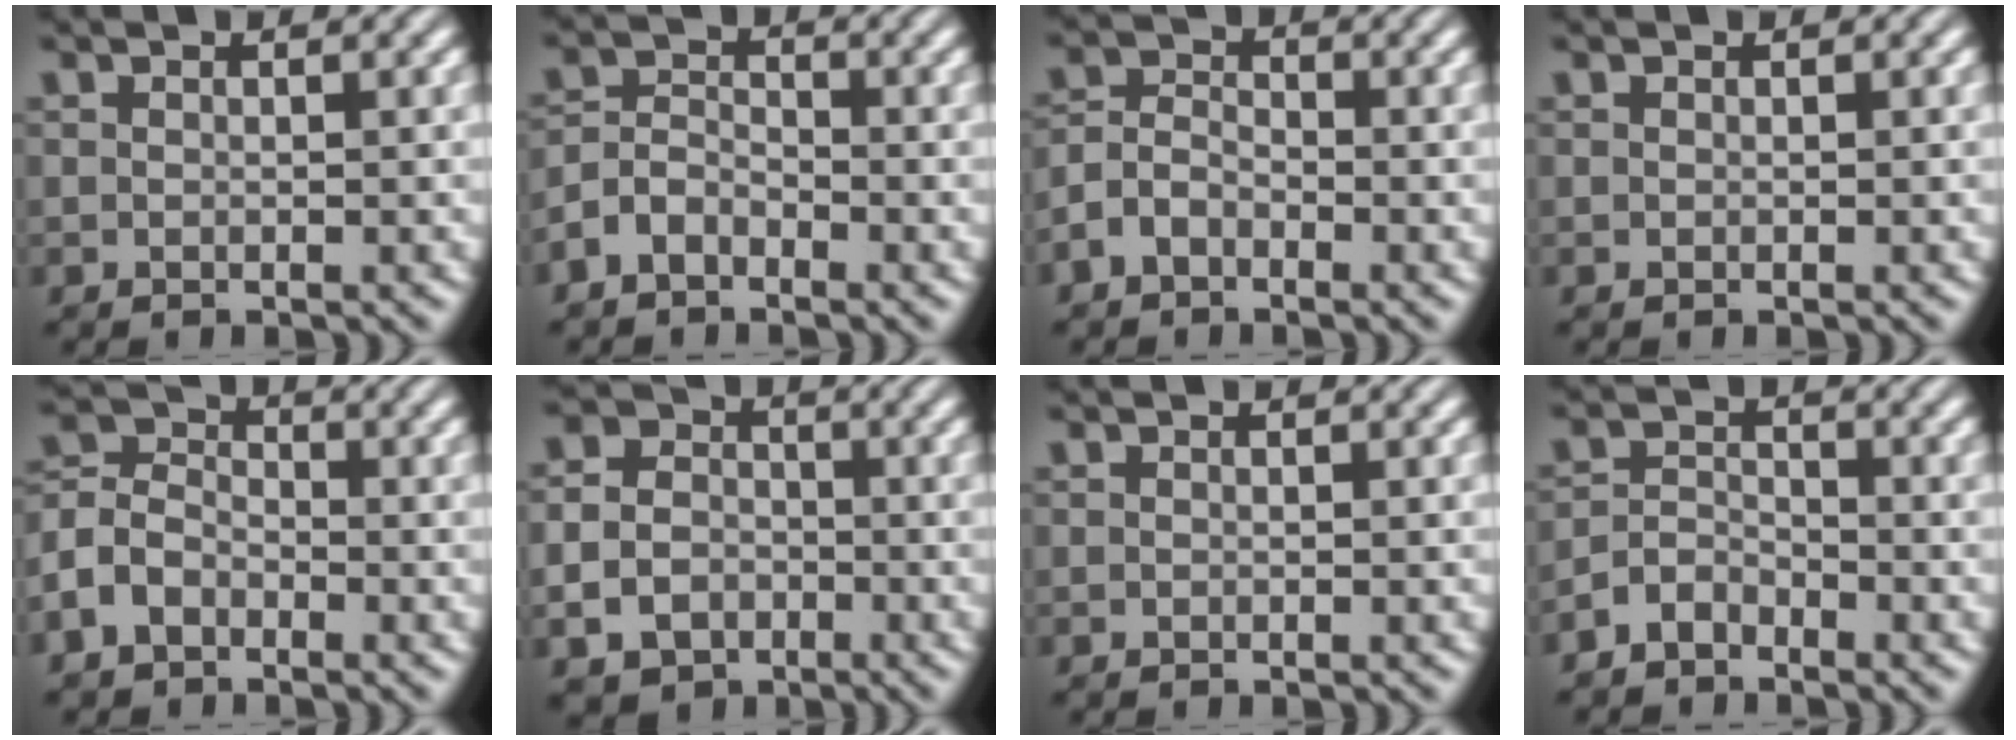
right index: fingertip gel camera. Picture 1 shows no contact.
{"total": 3.2, "force": [-1.8, 2.3, 1.3], "torque": [-0.020, -0.013, -0.030]}
{"total": 2.9, "force": [-1.5, 2.1, 1.4], "torque": [-0.023, -0.015, -0.022]}
{"total": 0.0}
{"total": 4.8, "force": [-1.2, 4.2, 2.1], "torque": [-0.046, -0.016, -0.023]}
{"total": 7.6, "force": [-1.5, 6.9, 2.9], "torque": [-0.038, -0.022, -0.033]}
{"total": 0.0}
{"total": 2.5, "force": [-2.2, 1.0, 0.6], "torque": [0.005, -0.010, -0.035]}